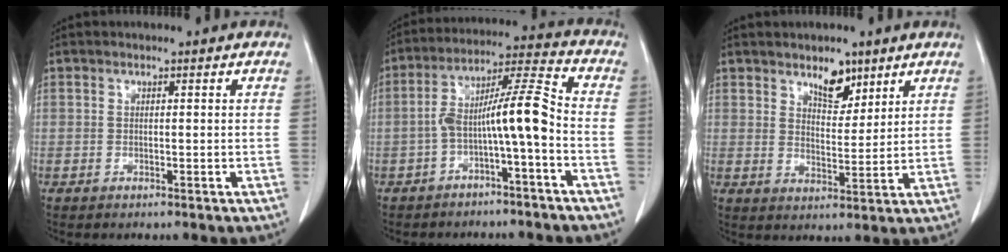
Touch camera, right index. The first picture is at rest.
{"total": 9.8, "force": [-2.9, 0.6, 9.3], "torque": [-0.164, 0.037, -0.052]}
{"total": 5.3, "force": [3.7, 2.5, 2.9], "torque": [-0.041, -0.004, 0.065]}